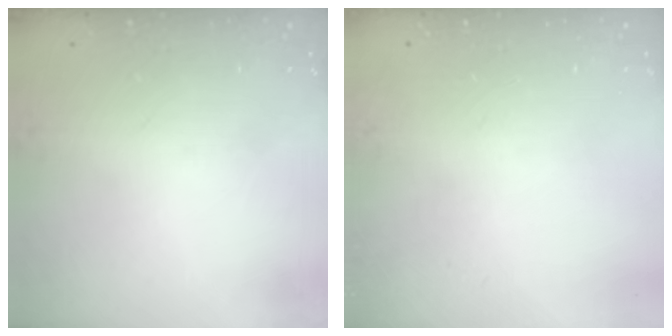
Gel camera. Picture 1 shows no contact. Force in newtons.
{"total": 0.0}